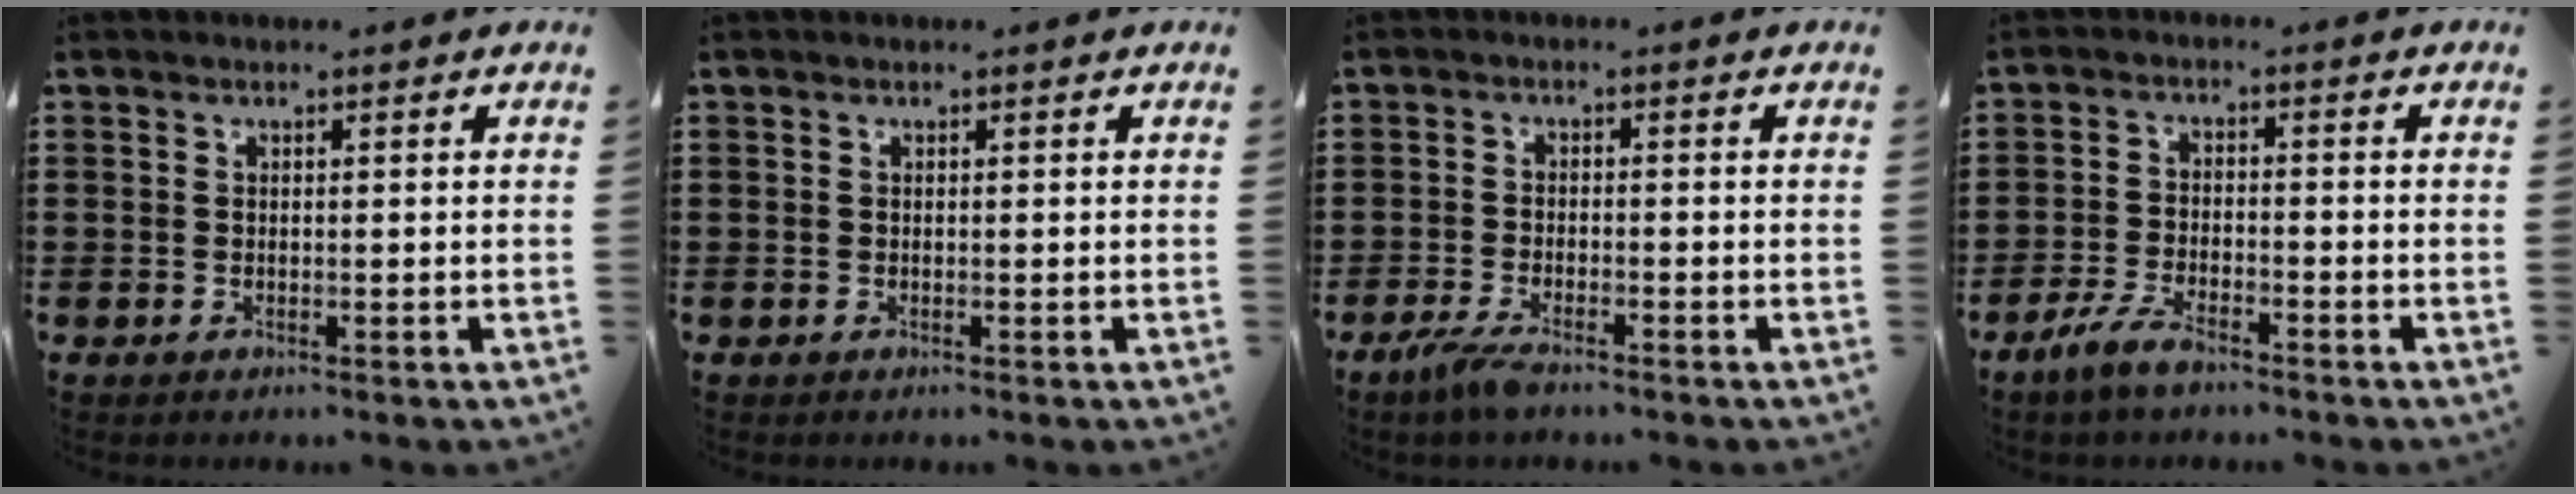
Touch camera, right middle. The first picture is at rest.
{"total": 0.0}
{"total": 3.2, "force": [-2.3, 0.3, 2.1], "torque": [-0.057, -0.011, -0.047]}
{"total": 4.5, "force": [-3.4, 1.1, 2.8], "torque": [-0.072, -0.003, -0.071]}